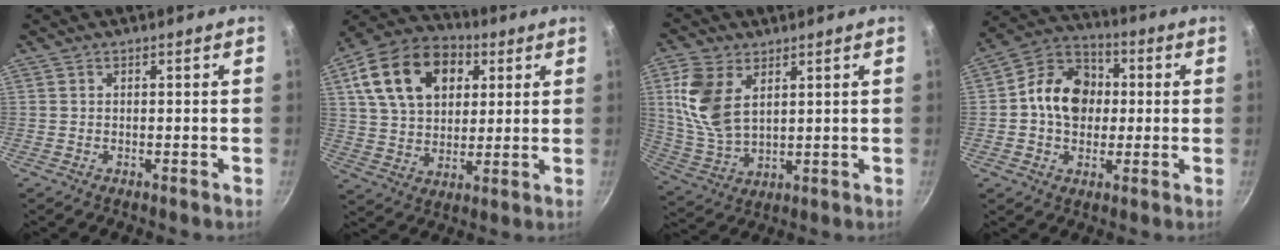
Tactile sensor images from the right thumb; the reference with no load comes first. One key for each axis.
{"total": 19.7, "fx": 6.8, "fy": 13.5, "fz": 12.6, "tx": -0.202, "ty": 0.007, "tz": 0.110}
{"total": 12.0, "fx": 4.0, "fy": 7.2, "fz": 8.7, "tx": -0.170, "ty": -0.013, "tz": 0.092}
{"total": 13.2, "fx": 0.7, "fy": 10.5, "fz": 7.9, "tx": -0.094, "ty": 0.021, "tz": -0.009}